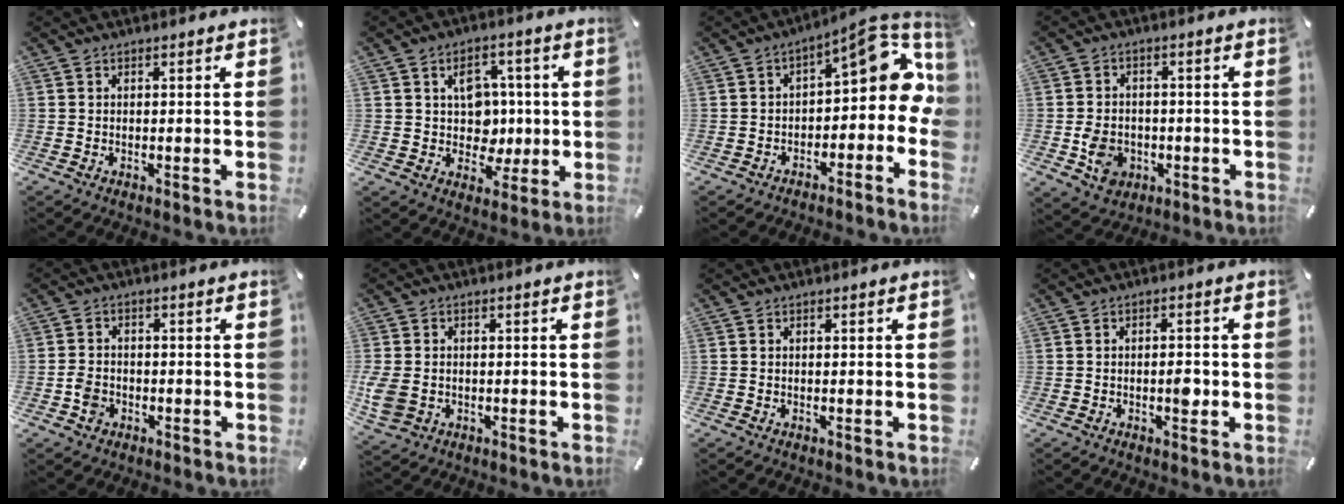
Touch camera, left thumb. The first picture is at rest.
{"total": 9.2, "force": [1.2, 8.3, 3.6], "torque": [-0.038, -0.003, 0.024]}
{"total": 9.0, "force": [2.5, 4.7, 7.3], "torque": [-0.081, -0.030, 0.037]}
{"total": 7.1, "force": [-2.3, 5.9, 3.4], "torque": [-0.065, 0.011, -0.038]}
{"total": 3.7, "force": [-1.6, 3.0, 1.6], "torque": [-0.023, 0.008, -0.027]}
{"total": 5.3, "force": [-0.8, 4.2, 3.1], "torque": [-0.087, -0.002, -0.017]}
{"total": 0.0}
{"total": 3.0, "force": [-0.8, 1.4, 2.5], "torque": [-0.035, 0.004, -0.015]}